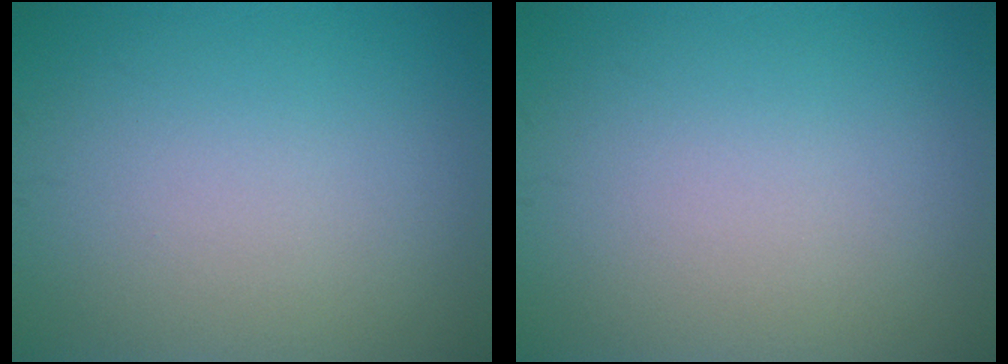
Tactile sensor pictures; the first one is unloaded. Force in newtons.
{"total": 0.0}